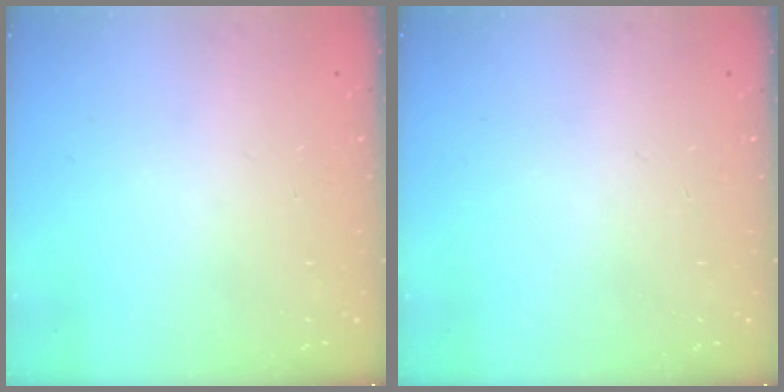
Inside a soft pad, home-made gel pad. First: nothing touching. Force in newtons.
{"total": 0.0}